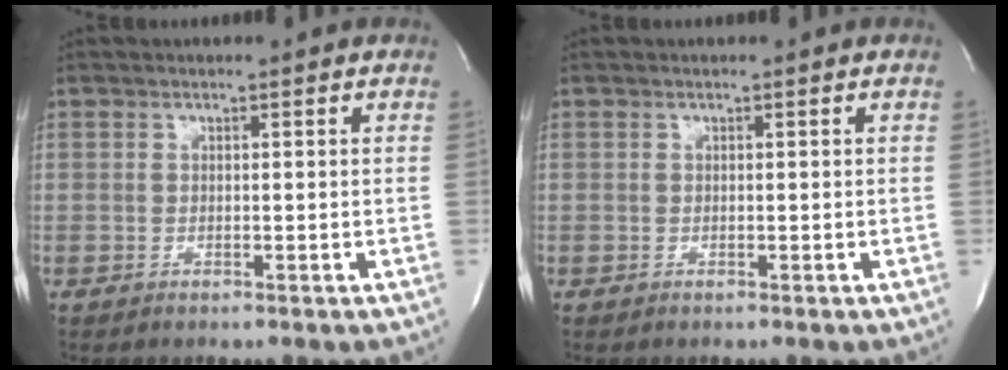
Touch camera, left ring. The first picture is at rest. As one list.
[{"total": 0.0}]